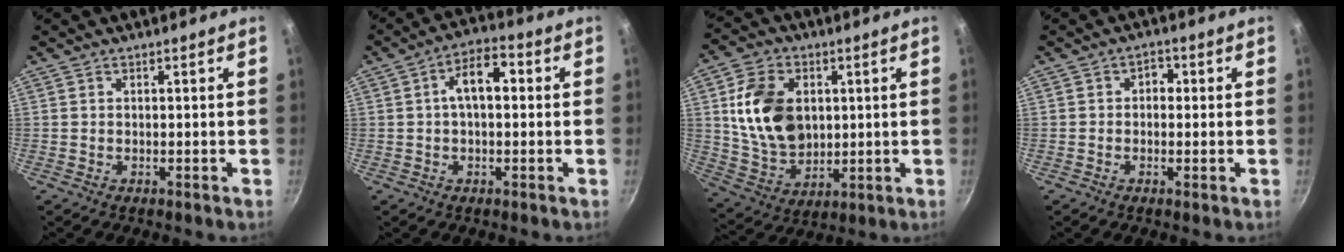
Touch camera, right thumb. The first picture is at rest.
{"total": 7.6, "force": [0.9, 4.1, 6.3], "torque": [-0.086, 0.023, 0.005]}
{"total": 15.6, "force": [2.6, 11.3, 10.4], "torque": [-0.167, -0.009, 0.059]}
{"total": 2.7, "force": [0.2, 2.1, 1.7], "torque": [-0.017, 0.002, -0.005]}